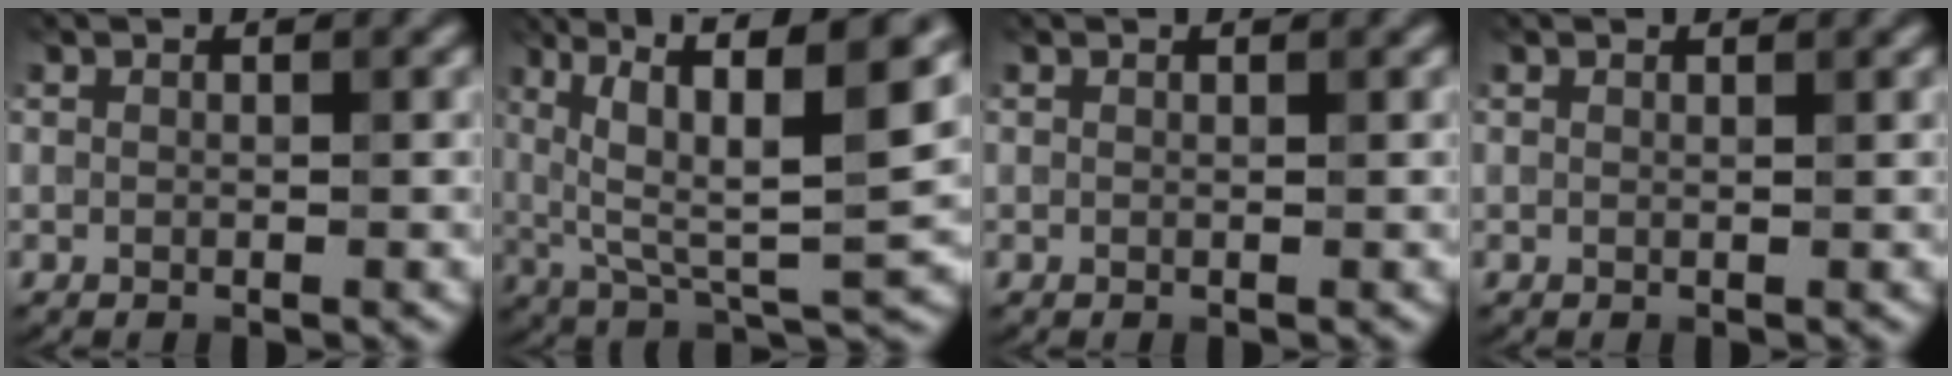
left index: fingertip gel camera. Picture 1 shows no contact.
{"total": 12.3, "force": [4.7, 3.4, 10.8], "torque": [-0.174, 0.009, 0.079]}
{"total": 0.0}
{"total": 0.5, "force": [0.5, 0.0, 0.2], "torque": [0.002, 0.001, 0.007]}